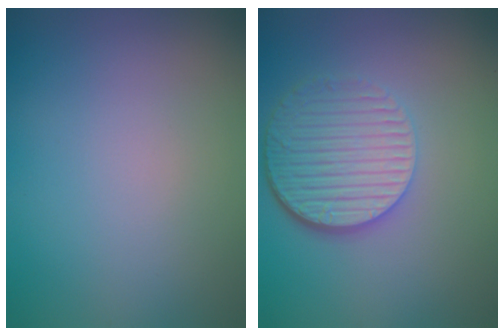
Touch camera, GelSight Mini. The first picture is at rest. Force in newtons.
{"total": 5.6, "press": 4.1, "slide": 3.9}